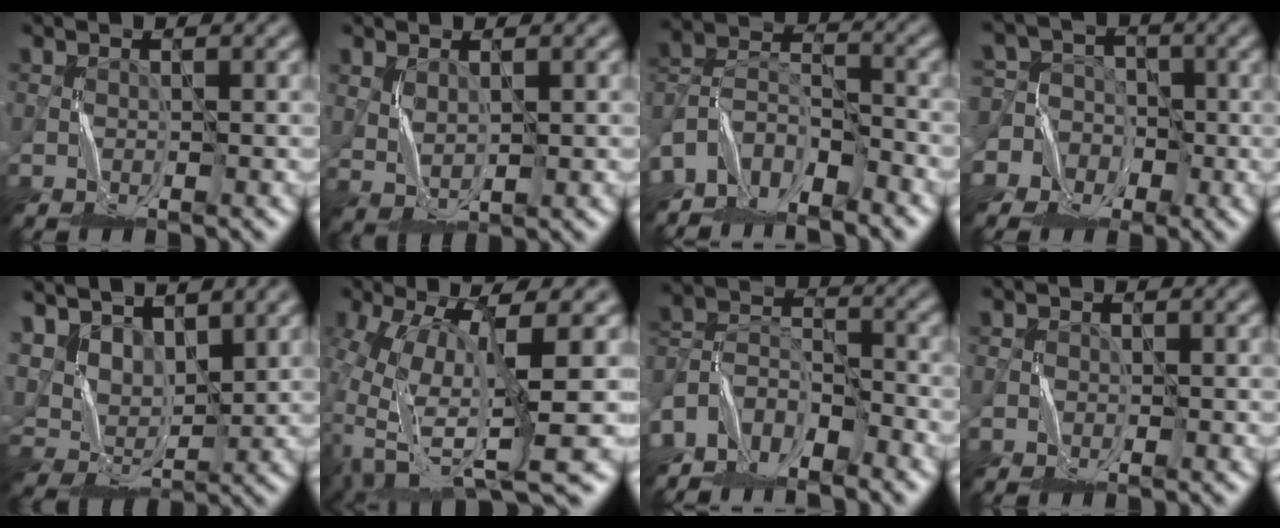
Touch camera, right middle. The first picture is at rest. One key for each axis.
{"total": 2.0, "fx": 0.8, "fy": 1.2, "fz": 1.4, "tx": -0.038, "ty": -0.003, "tz": 0.024}
{"total": 6.9, "fx": -6.1, "fy": 2.6, "fz": 1.9, "tx": -0.039, "ty": -0.005, "tz": -0.128}
{"total": 7.4, "fx": -2.3, "fy": 7.0, "fz": 1.3, "tx": -0.027, "ty": 0.034, "tz": -0.090}
{"total": 6.2, "fx": 4.4, "fy": 3.3, "fz": 2.9, "tx": -0.076, "ty": 0.008, "tz": 0.072}
{"total": 9.3, "fx": -2.1, "fy": 2.6, "fz": 8.6, "tx": -0.178, "ty": -0.011, "tz": -0.035}
{"total": 6.3, "fx": -5.5, "fy": 2.7, "fz": 1.4, "tx": -0.029, "ty": -0.003, "tz": -0.120}
{"total": 0.9, "fx": -0.4, "fy": 0.8, "fz": -0.1, "tx": 0.002, "ty": 0.003, "tz": -0.010}